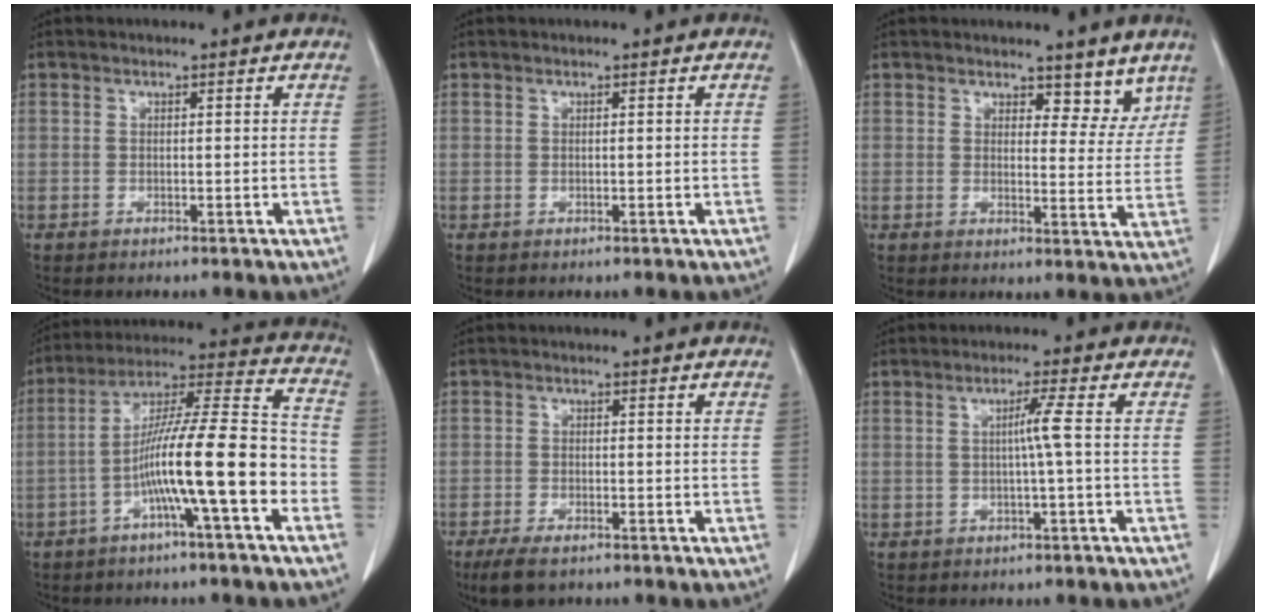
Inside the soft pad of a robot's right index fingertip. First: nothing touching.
{"total": 0.0}
{"total": 6.4, "force": [4.8, 3.2, 2.7], "torque": [-0.018, -0.005, 0.068]}
{"total": 16.3, "force": [-5.2, 0.9, 15.4], "torque": [-0.259, 0.021, -0.090]}
{"total": 5.7, "force": [-4.0, 2.3, 3.4], "torque": [-0.068, -0.009, -0.065]}
{"total": 1.7, "force": [0.1, -0.2, 1.6], "torque": [-0.033, 0.002, 0.002]}